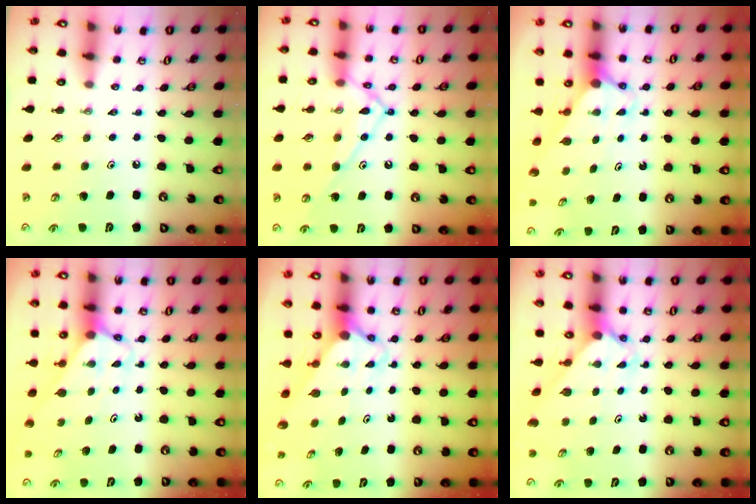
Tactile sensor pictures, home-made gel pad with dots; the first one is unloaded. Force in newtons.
{"total": 12.5, "press": 12.5, "slide": 1.1}
{"total": 2.7, "press": 2.7, "slide": 0.0}
{"total": 2.9, "press": 2.9, "slide": 0.2}
{"total": 3.0, "press": 3.0, "slide": 0.3}
{"total": 2.4, "press": 2.4, "slide": 0.2}